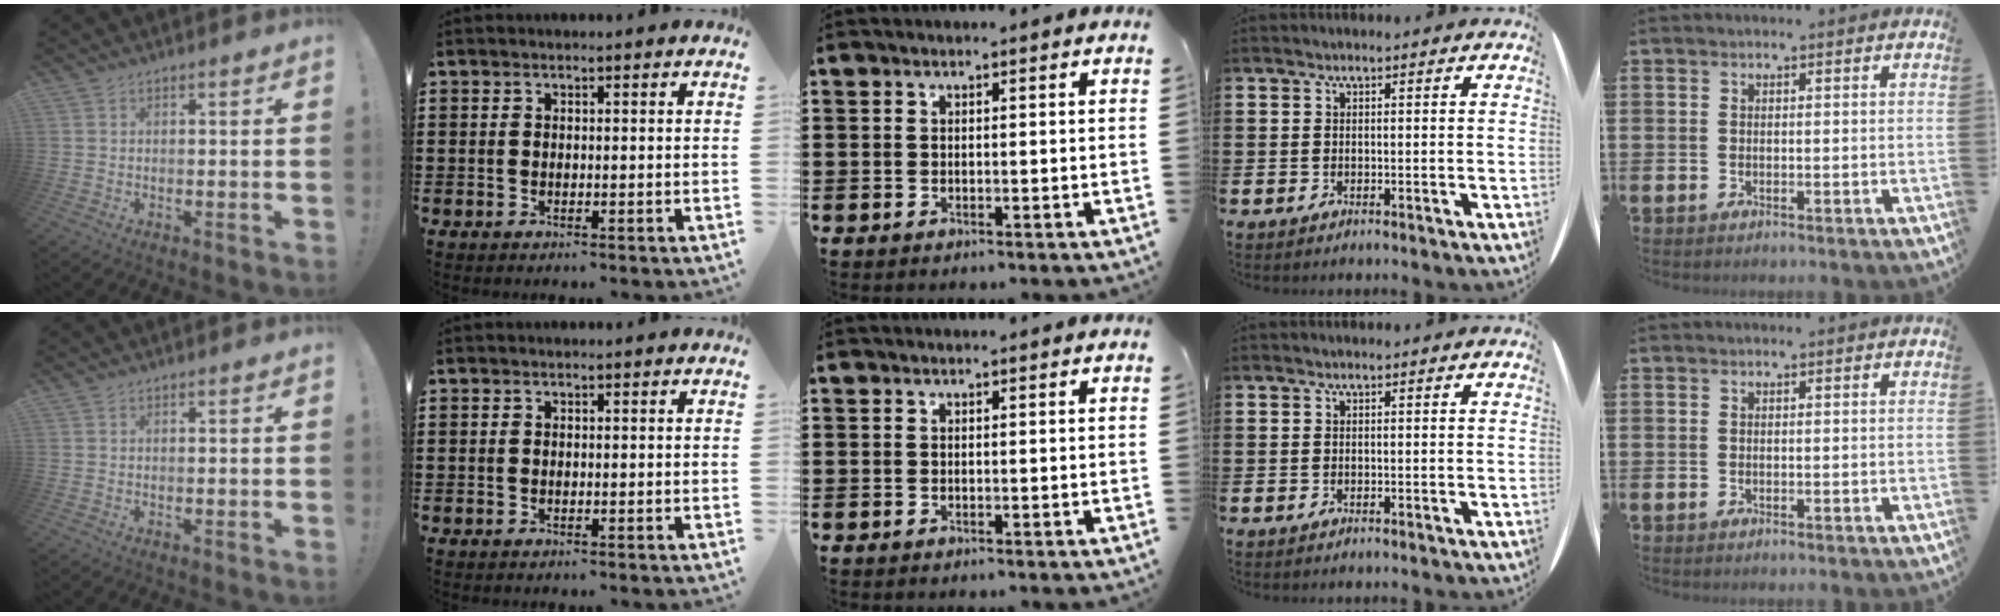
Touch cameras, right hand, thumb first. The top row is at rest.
{}